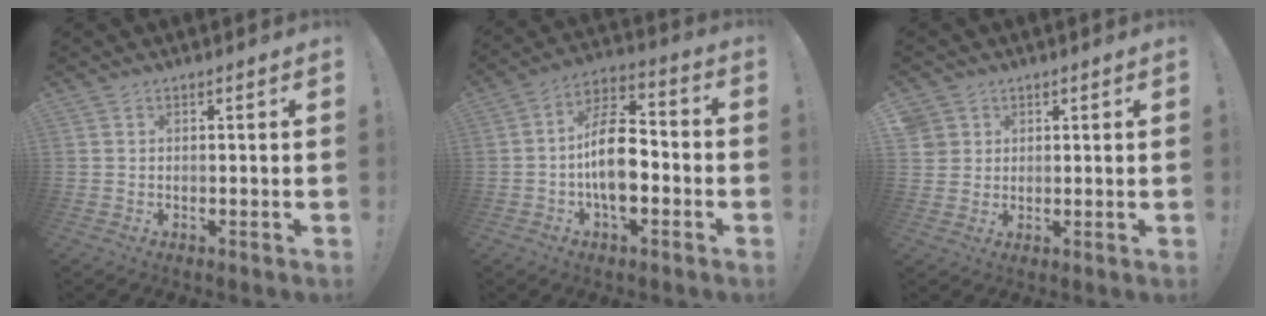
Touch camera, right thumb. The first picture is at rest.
{"total": 14.5, "force": [-2.8, 8.2, 11.7], "torque": [-0.208, 0.018, -0.050]}
{"total": 3.5, "force": [1.7, 3.0, 0.5], "torque": [-0.008, -0.006, 0.033]}